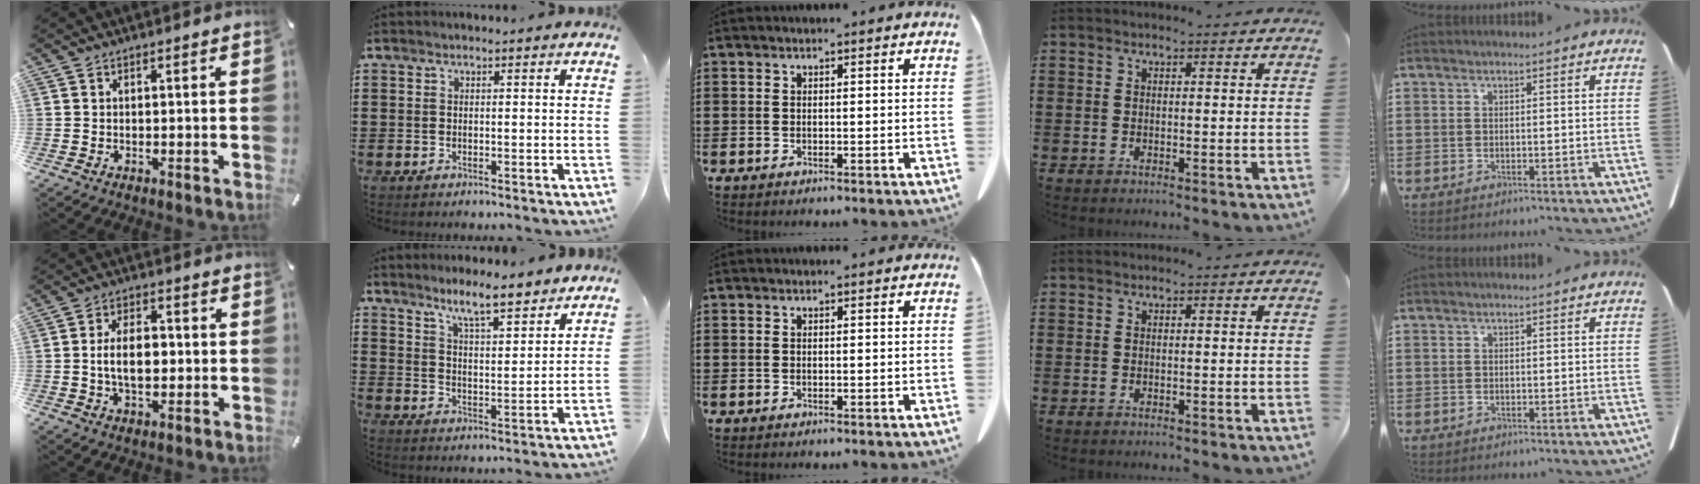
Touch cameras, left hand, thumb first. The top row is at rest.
{"thumb": {"total": 8.4, "force": [-0.4, 5.2, 6.6], "torque": [-0.117, 0.007, -0.011]}, "index": {"total": 6.9, "force": [6.2, 0.5, 3.0], "torque": [-0.071, -0.028, 0.109]}}